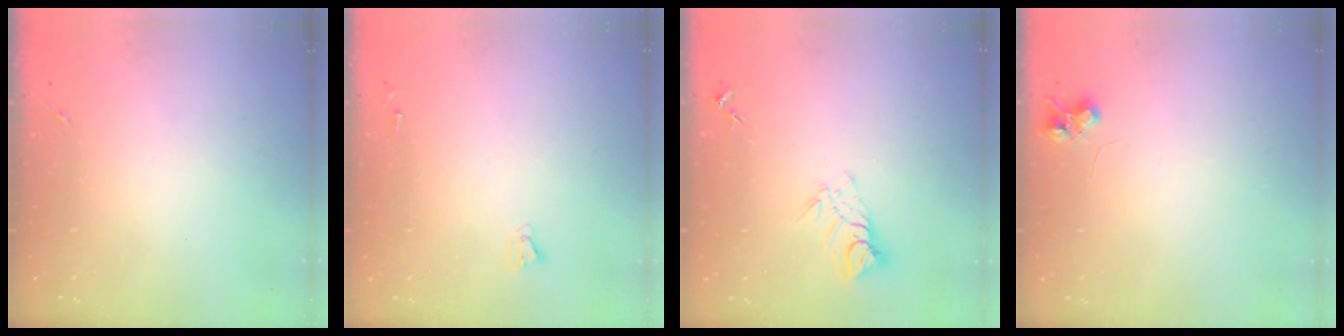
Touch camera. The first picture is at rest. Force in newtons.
{"total": 2.0, "press": 2.0, "slide": 0.2}
{"total": 7.9, "press": 7.9, "slide": 0.5}
{"total": 6.5, "press": 6.4, "slide": 0.9}